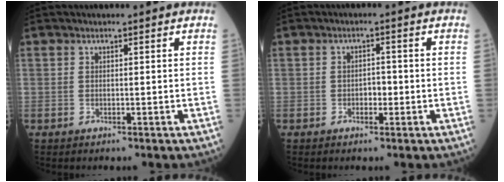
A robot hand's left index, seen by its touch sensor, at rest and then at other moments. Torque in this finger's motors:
{"motor_torque": [0.04, 0.05, 0.01, 0.00]}